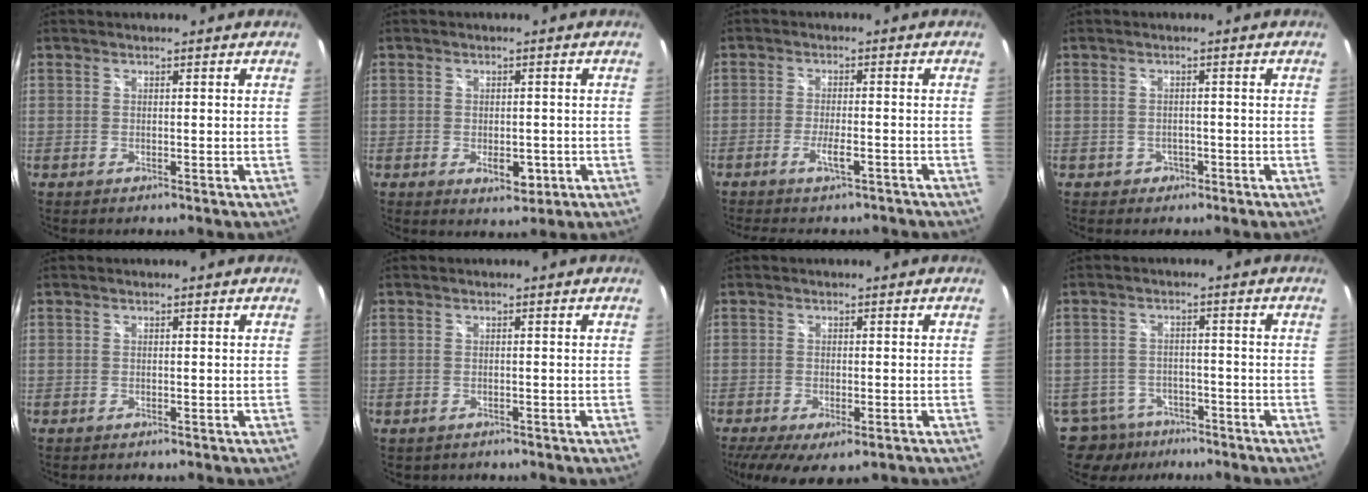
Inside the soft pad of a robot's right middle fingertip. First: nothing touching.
{"total": 4.1, "force": [-1.3, 2.5, 2.9], "torque": [-0.045, -0.008, -0.014]}
{"total": 4.1, "force": [-3.3, 0.6, 2.5], "torque": [-0.057, -0.005, -0.055]}
{"total": 2.2, "force": [-1.0, 2.0, 0.3], "torque": [-0.009, 0.001, -0.012]}
{"total": 0.0}
{"total": 1.5, "force": [-1.0, 1.0, 0.5], "torque": [-0.013, -0.006, -0.012]}
{"total": 10.6, "force": [-6.5, 4.2, 7.3], "torque": [-0.150, -0.042, -0.096]}
{"total": 9.9, "force": [-7.3, 6.3, 2.3], "torque": [-0.076, 0.001, -0.107]}